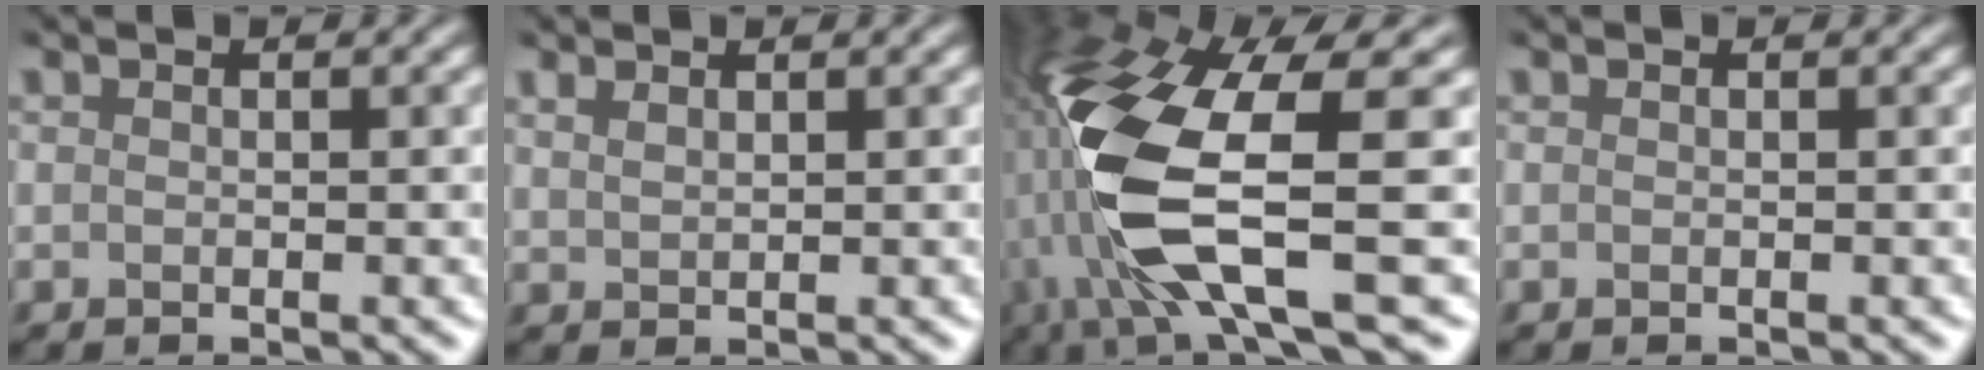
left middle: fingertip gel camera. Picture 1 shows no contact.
{"total": 1.3, "force": [1.3, 0.0, -0.3], "torque": [-0.002, 0.004, 0.030]}
{"total": 11.3, "force": [-0.5, 4.0, 10.6], "torque": [-0.250, -0.031, 0.000]}
{"total": 0.0}